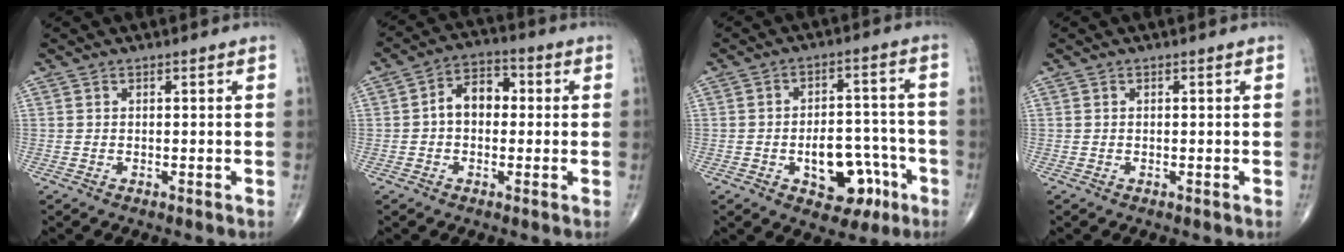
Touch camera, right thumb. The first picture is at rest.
{"total": 7.4, "force": [0.2, 5.2, 5.3], "torque": [-0.068, 0.026, -0.007]}
{"total": 12.0, "force": [-4.7, 7.4, 8.2], "torque": [-0.080, 0.044, -0.057]}
{"total": 0.0}